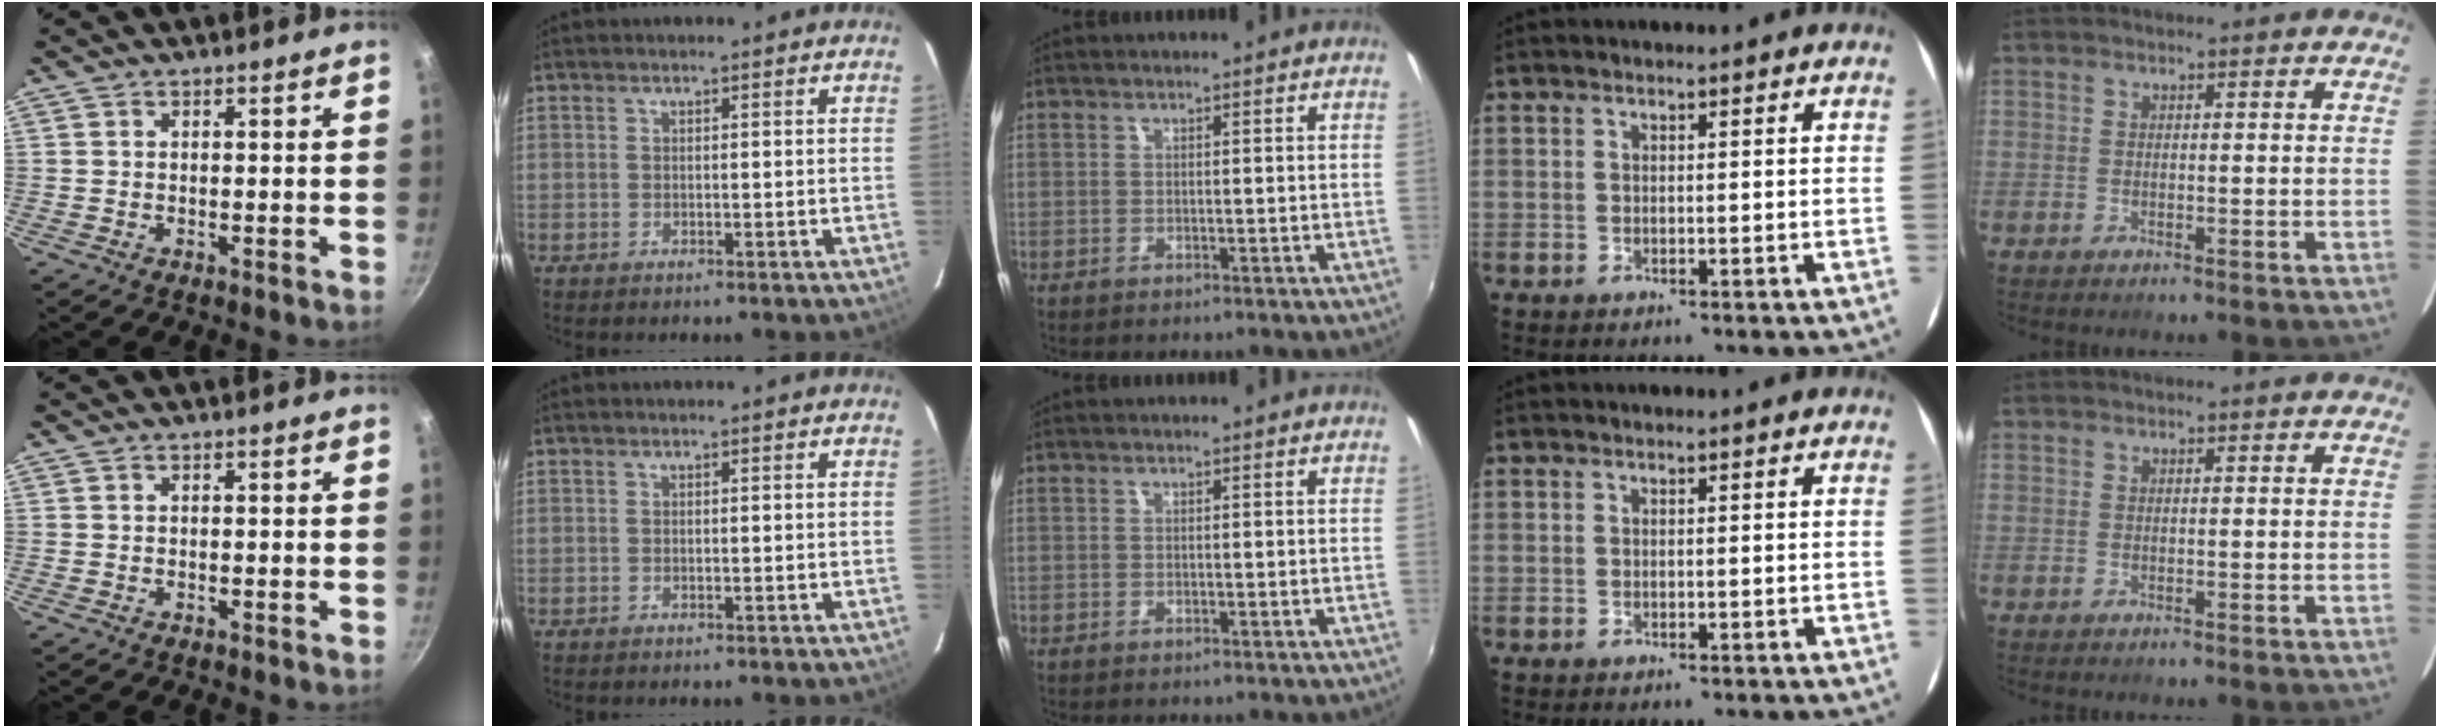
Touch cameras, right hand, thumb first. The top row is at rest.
{}